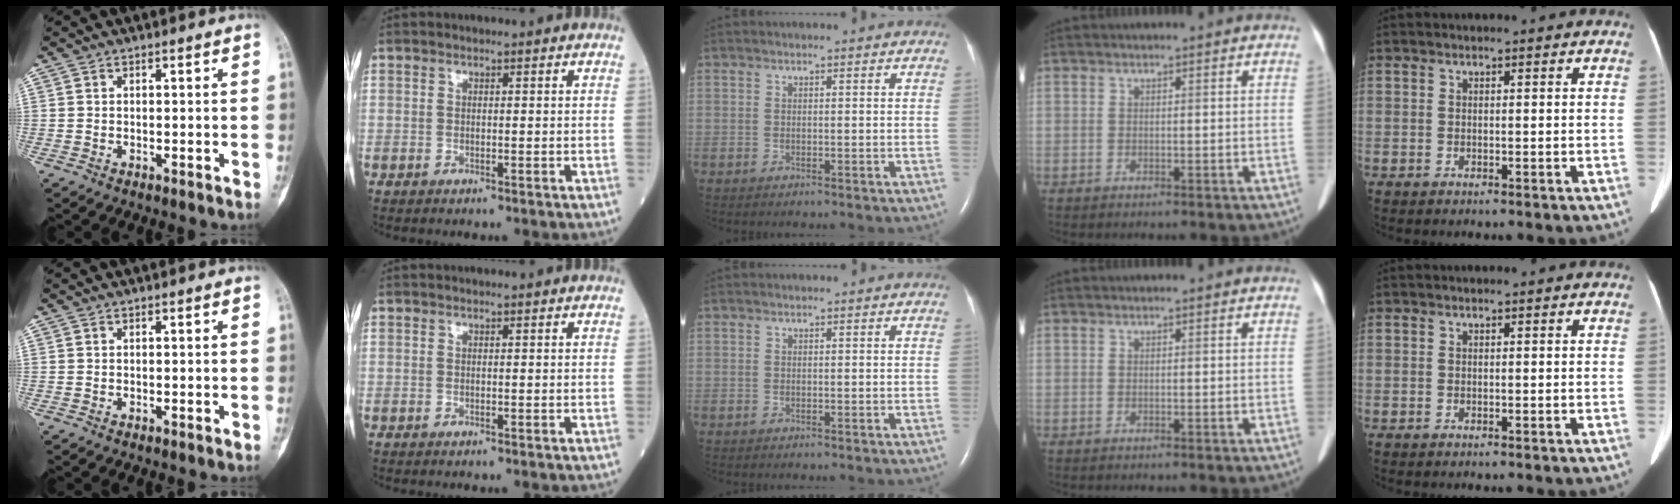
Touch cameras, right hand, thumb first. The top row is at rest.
{}